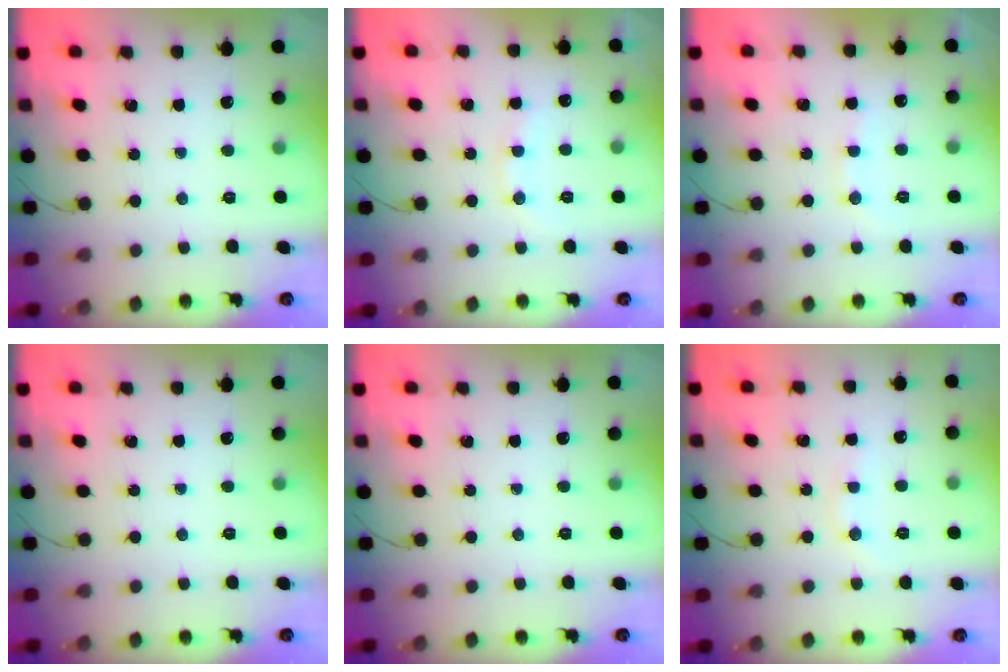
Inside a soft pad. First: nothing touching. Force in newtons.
{"total": 9.2, "press": 9.1, "slide": 1.5}
{"total": 7.6, "press": 7.4, "slide": 1.5}
{"total": 0.0}
{"total": 0.0}
{"total": 5.3, "press": 5.1, "slide": 1.6}